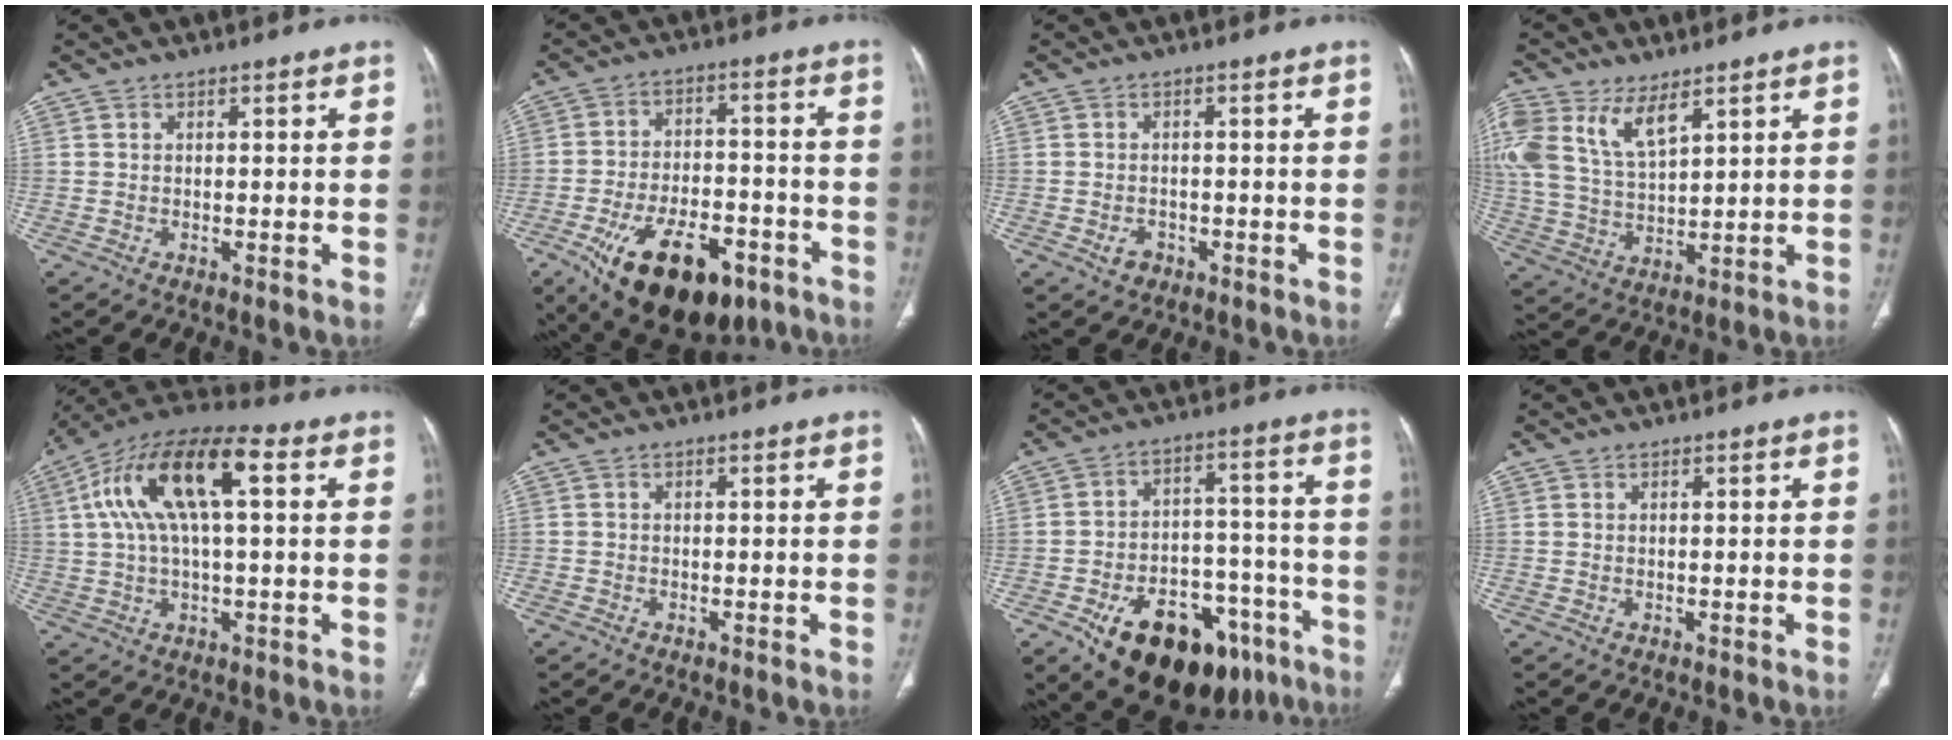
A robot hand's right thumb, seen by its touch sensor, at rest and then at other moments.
{"total": 20.7, "force": [-10.9, 10.7, 13.9], "torque": [-0.227, 0.040, -0.160]}
{"total": 2.5, "force": [-1.2, 1.9, 1.1], "torque": [-0.015, 0.009, -0.014]}
{"total": 13.2, "force": [7.2, 6.5, 8.9], "torque": [-0.187, -0.014, 0.151]}
{"total": 17.2, "force": [4.1, 6.7, 15.3], "torque": [-0.294, 0.038, 0.065]}
{"total": 0.8, "force": [-0.5, 0.6, 0.1], "torque": [-0.005, 0.003, -0.011]}
{"total": 23.8, "force": [-13.5, 13.3, 14.5], "torque": [-0.170, 0.079, -0.191]}
{"total": 0.0}